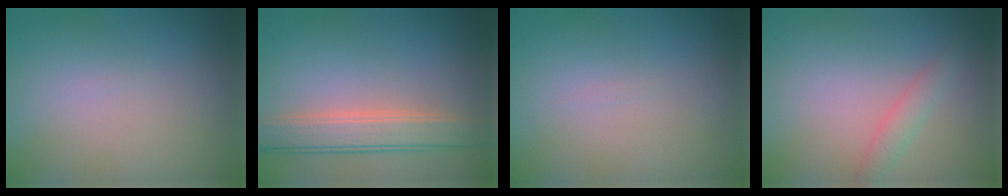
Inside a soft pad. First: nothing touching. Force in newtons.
{"total": 4.2, "press": 4.2, "slide": 0.4}
{"total": 0.0}
{"total": 1.7, "press": 1.7, "slide": 0.1}